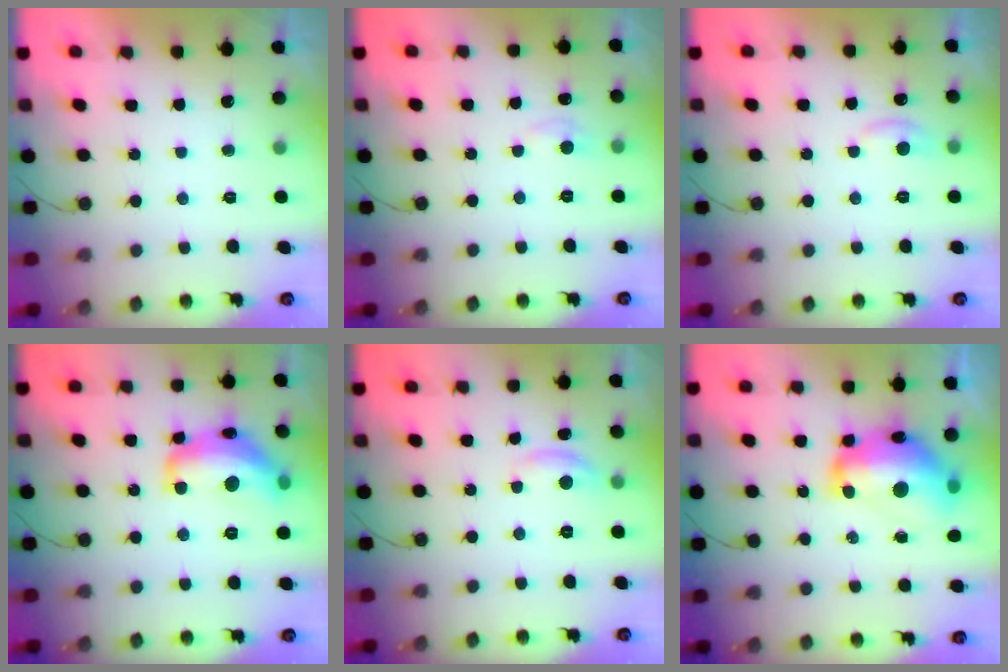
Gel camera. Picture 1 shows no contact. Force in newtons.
{"total": 3.9, "press": 3.9, "slide": 0.5}
{"total": 6.3, "press": 6.3, "slide": 0.7}
{"total": 16.7, "press": 16.7, "slide": 1.0}
{"total": 5.8, "press": 5.8, "slide": 0.3}
{"total": 17.8, "press": 17.7, "slide": 2.1}